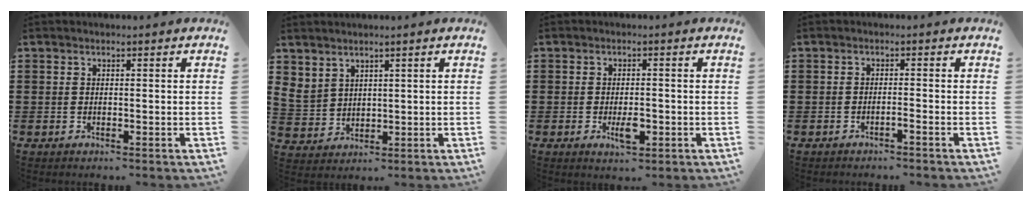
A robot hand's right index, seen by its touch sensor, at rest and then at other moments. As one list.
[{"total": 3.5, "force": [2.7, 2.2, 0.4], "torque": [-0.023, 0.003, 0.053]}, {"total": 3.6, "force": [-1.0, 1.4, 3.1], "torque": [-0.061, 0.000, -0.018]}, {"total": 1.0, "force": [-0.9, -0.2, 0.4], "torque": [-0.009, 0.000, -0.017]}]